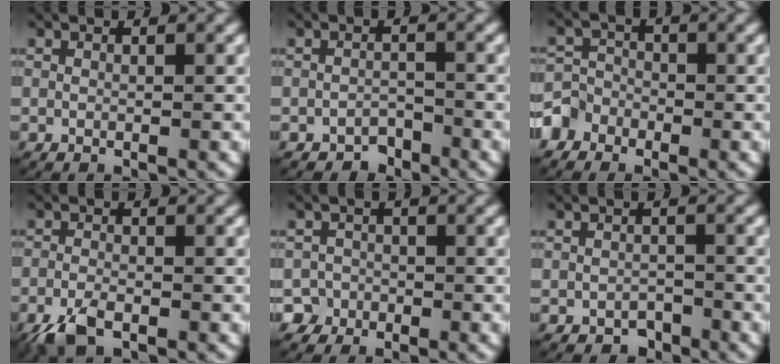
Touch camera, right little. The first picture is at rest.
{"total": 2.3, "force": [-2.0, 1.0, -0.1], "torque": [0.015, -0.004, -0.041]}
{"total": 4.4, "force": [-2.3, 3.6, 0.9], "torque": [-0.021, -0.009, -0.045]}
{"total": 2.8, "force": [-2.0, 1.1, 1.7], "torque": [-0.040, -0.009, -0.036]}
{"total": 3.9, "force": [-1.7, 3.5, 0.5], "torque": [-0.014, -0.013, -0.035]}
{"total": 2.2, "force": [-1.9, 1.0, -0.1], "torque": [0.014, -0.004, -0.035]}